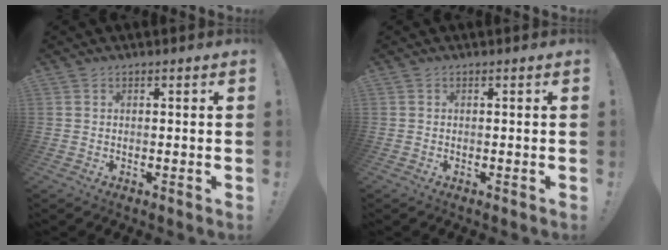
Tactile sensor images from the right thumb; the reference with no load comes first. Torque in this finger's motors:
{"motor_torque": [-0.03, -0.03, 0.42, -0.10, 0.07]}